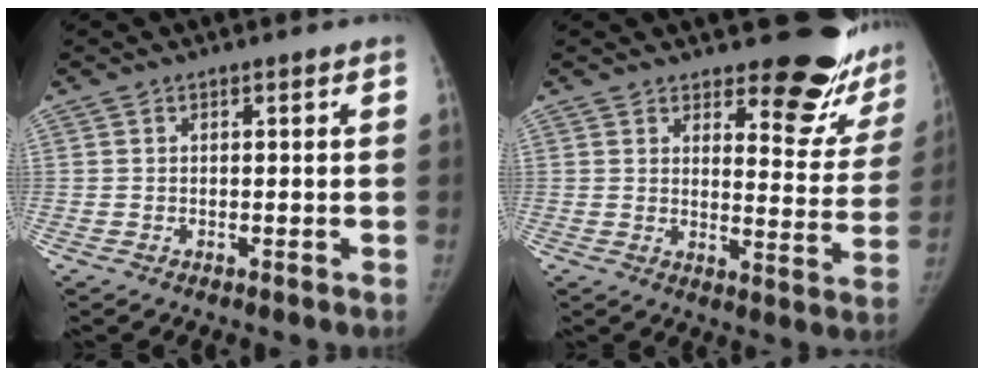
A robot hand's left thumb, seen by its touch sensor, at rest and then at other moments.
{"total": 15.9, "force": [13.3, 5.6, 6.7], "torque": [-0.031, -0.121, 0.149]}